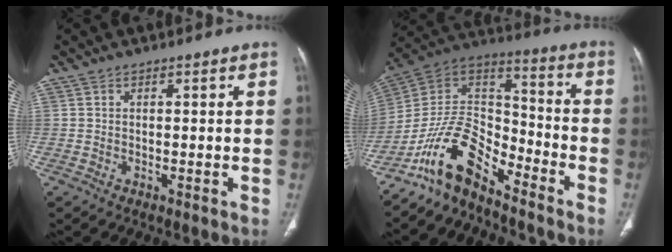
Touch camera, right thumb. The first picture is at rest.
{"total": 13.7, "force": [-10.4, 5.9, 6.7], "torque": [-0.103, 0.101, -0.203]}